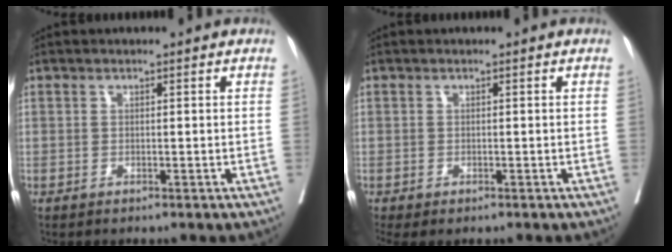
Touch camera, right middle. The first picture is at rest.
{"total": 2.1, "force": [-1.5, 0.9, 1.2], "torque": [-0.013, -0.007, -0.022]}